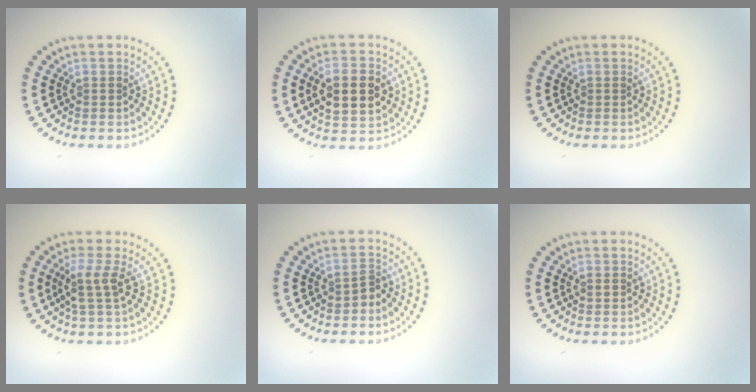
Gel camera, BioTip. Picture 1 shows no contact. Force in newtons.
{"total": 4.6, "press": 4.6, "slide": 0.3}
{"total": 0.0}
{"total": 2.5, "press": 2.0, "slide": 1.6}
{"total": 1.3, "press": 1.1, "slide": 0.7}
{"total": 0.9, "press": 0.9, "slide": 0.0}